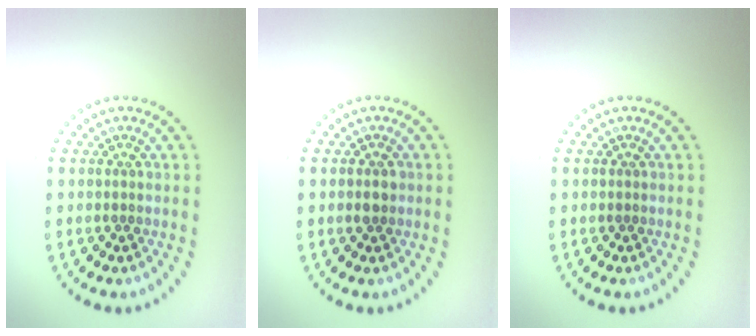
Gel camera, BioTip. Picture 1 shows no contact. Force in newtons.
{"total": 1.5, "press": 1.5, "slide": 0.1}
{"total": 0.0}